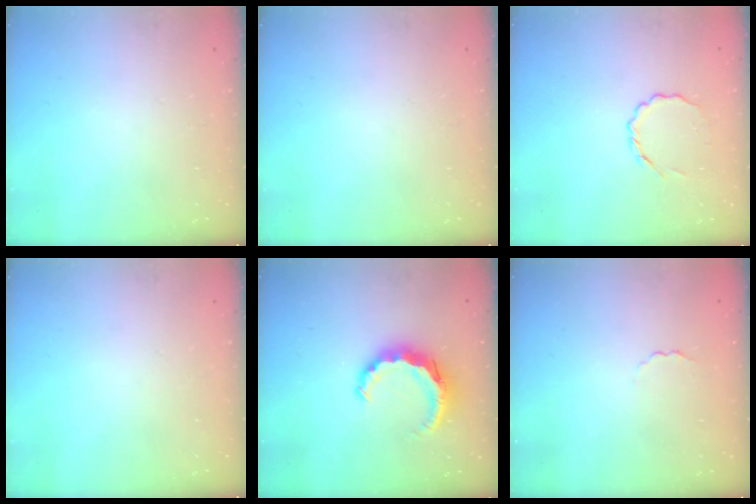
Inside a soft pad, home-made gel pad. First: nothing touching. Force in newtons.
{"total": 0.0}
{"total": 4.3, "press": 4.1, "slide": 1.4}
{"total": 0.0}
{"total": 8.9, "press": 8.7, "slide": 1.4}
{"total": 1.7, "press": 1.7, "slide": 0.5}